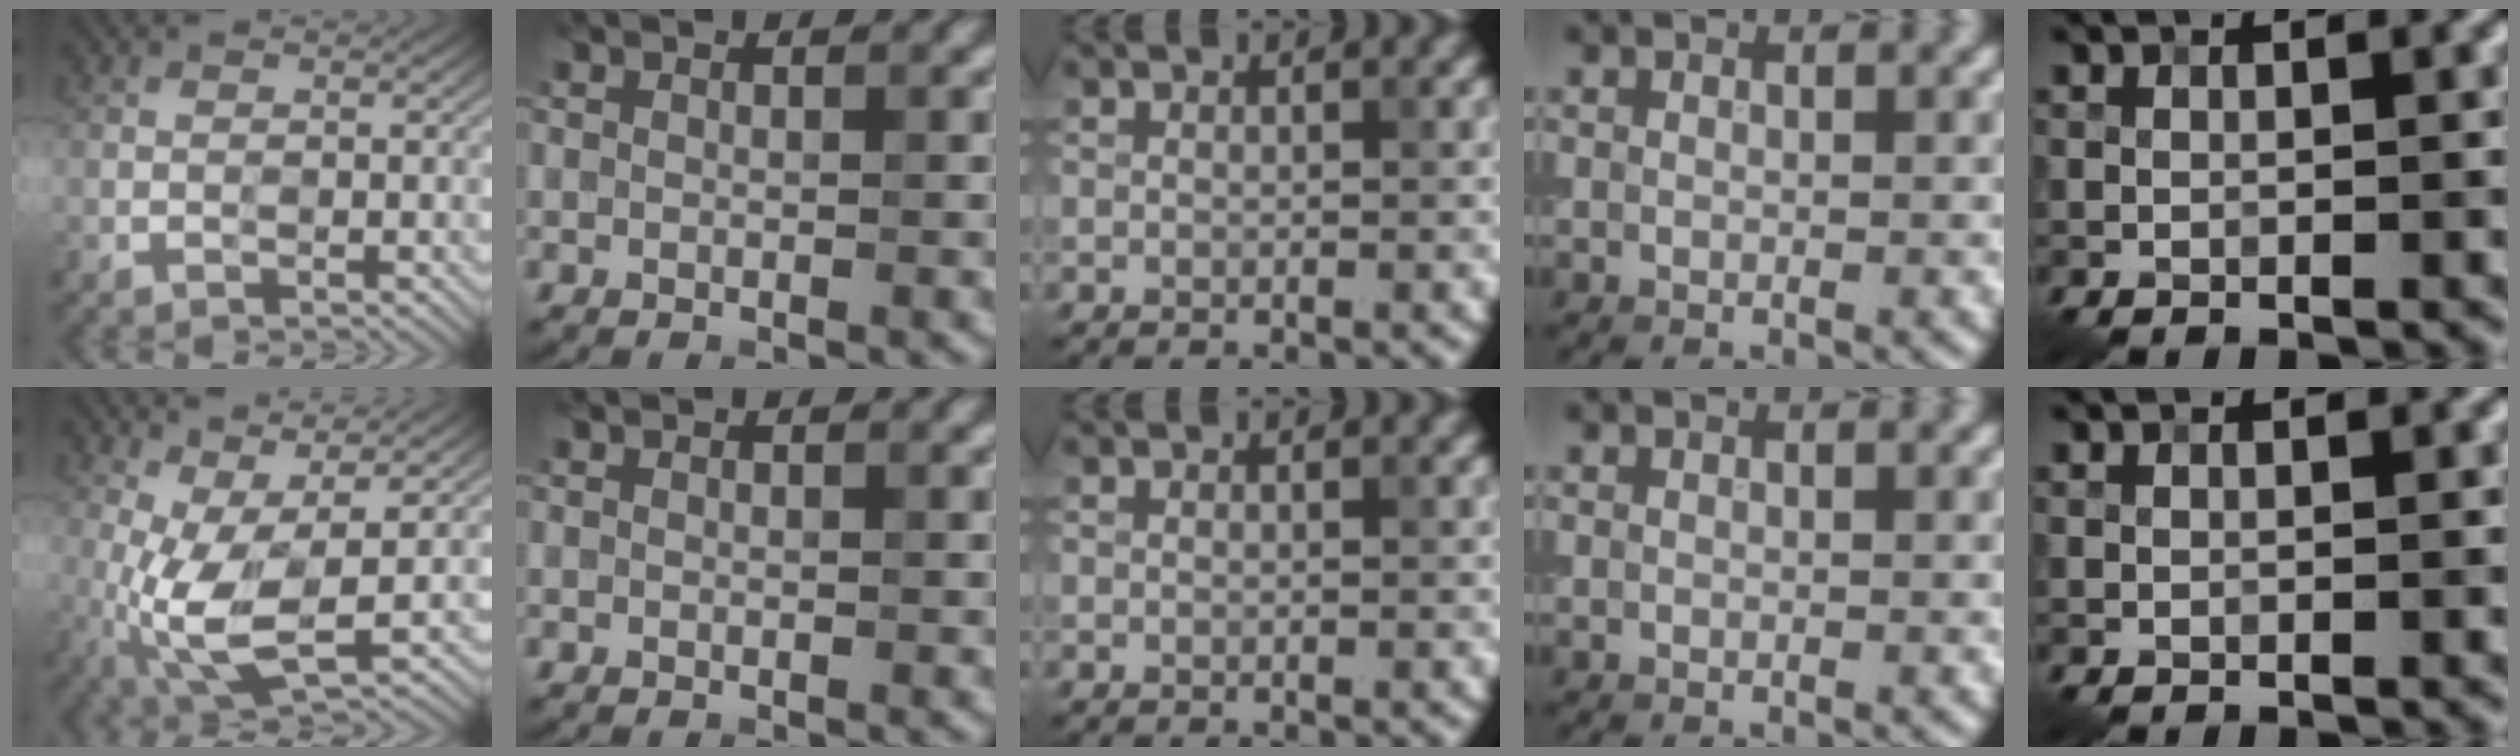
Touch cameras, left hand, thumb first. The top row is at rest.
{"thumb": {"total": 9.8, "force": [-1.2, 4.0, 8.9], "torque": [-0.210, -0.002, -0.021]}}